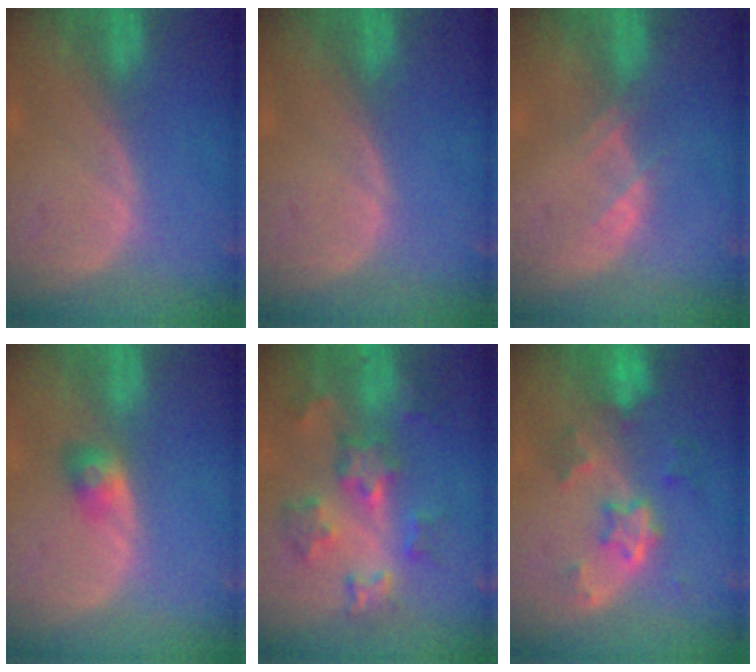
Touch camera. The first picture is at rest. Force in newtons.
{"total": 0.0}
{"total": 1.9, "press": 1.9, "slide": 0.3}
{"total": 2.8, "press": 2.5, "slide": 1.2}
{"total": 8.2, "press": 7.7, "slide": 2.6}
{"total": 6.1, "press": 5.5, "slide": 2.7}